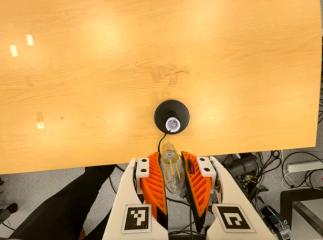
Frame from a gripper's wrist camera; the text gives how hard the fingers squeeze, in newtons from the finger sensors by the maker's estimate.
{"total": 22.6, "left": 25.6, "right": 19.6}